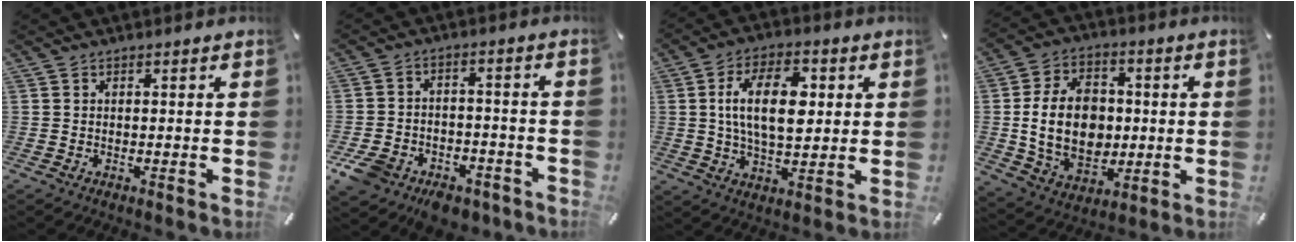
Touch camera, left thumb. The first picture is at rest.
{"total": 8.9, "force": [-5.6, 6.0, 3.5], "torque": [-0.060, 0.045, -0.097]}
{"total": 14.4, "force": [2.4, 8.0, 11.7], "torque": [-0.209, 0.004, 0.037]}
{"total": 16.5, "force": [0.0, 12.4, 10.9], "torque": [-0.223, 0.012, 0.001]}